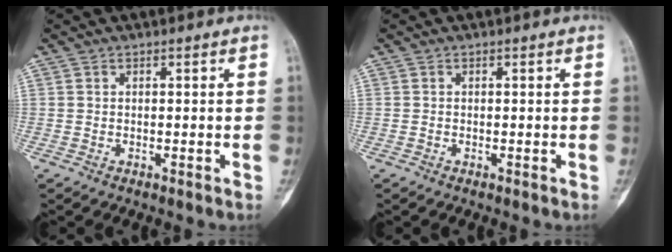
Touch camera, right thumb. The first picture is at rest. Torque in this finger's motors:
{"motor_torque": [0.01, 0.03, 0.13, 0.03, 0.02]}